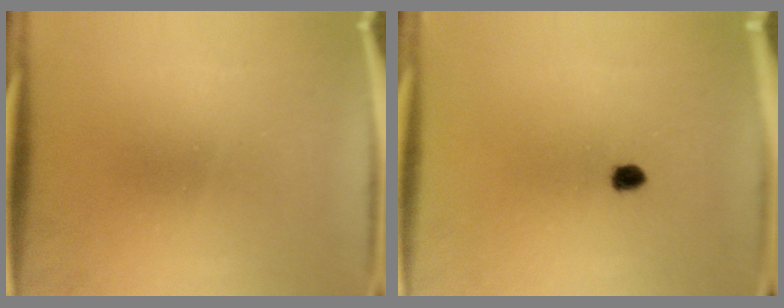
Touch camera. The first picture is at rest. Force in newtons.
{"total": 1.7}